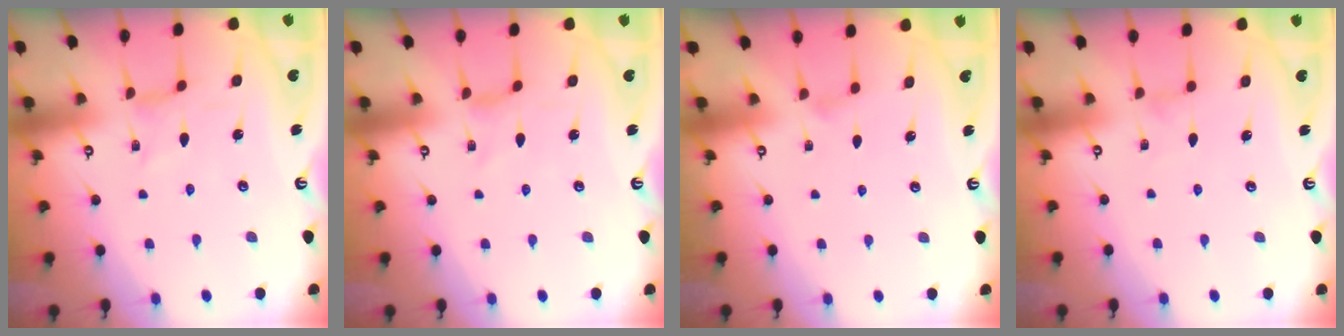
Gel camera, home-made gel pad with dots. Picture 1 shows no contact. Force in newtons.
{"total": 0.0}
{"total": 2.1, "press": 2.1, "slide": 0.4}
{"total": 0.0}